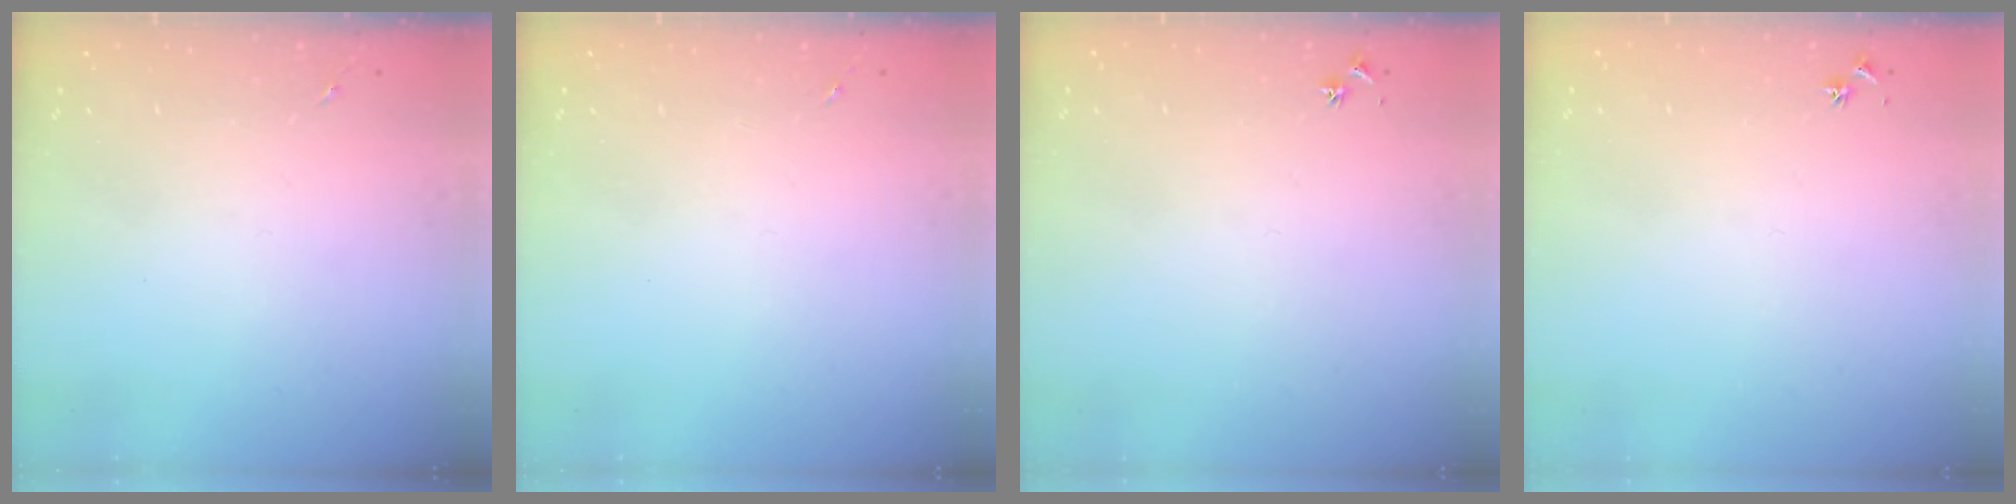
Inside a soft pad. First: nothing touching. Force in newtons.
{"total": 0.0}
{"total": 2.9, "press": 2.8, "slide": 0.3}
{"total": 2.9, "press": 2.8, "slide": 0.3}